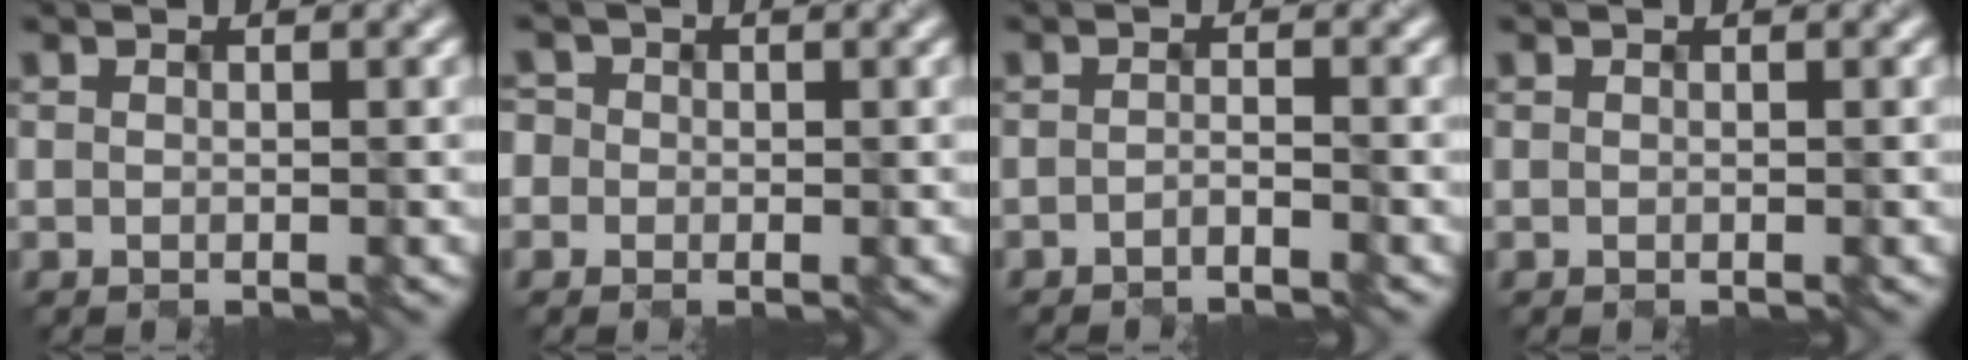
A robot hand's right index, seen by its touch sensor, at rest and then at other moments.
{"total": 1.9, "force": [0.1, 1.9, 0.4], "torque": [-0.009, 0.008, -0.002]}
{"total": 1.2, "force": [-1.2, 0.0, 0.4], "torque": [-0.006, 0.001, -0.023]}
{"total": 0.0}